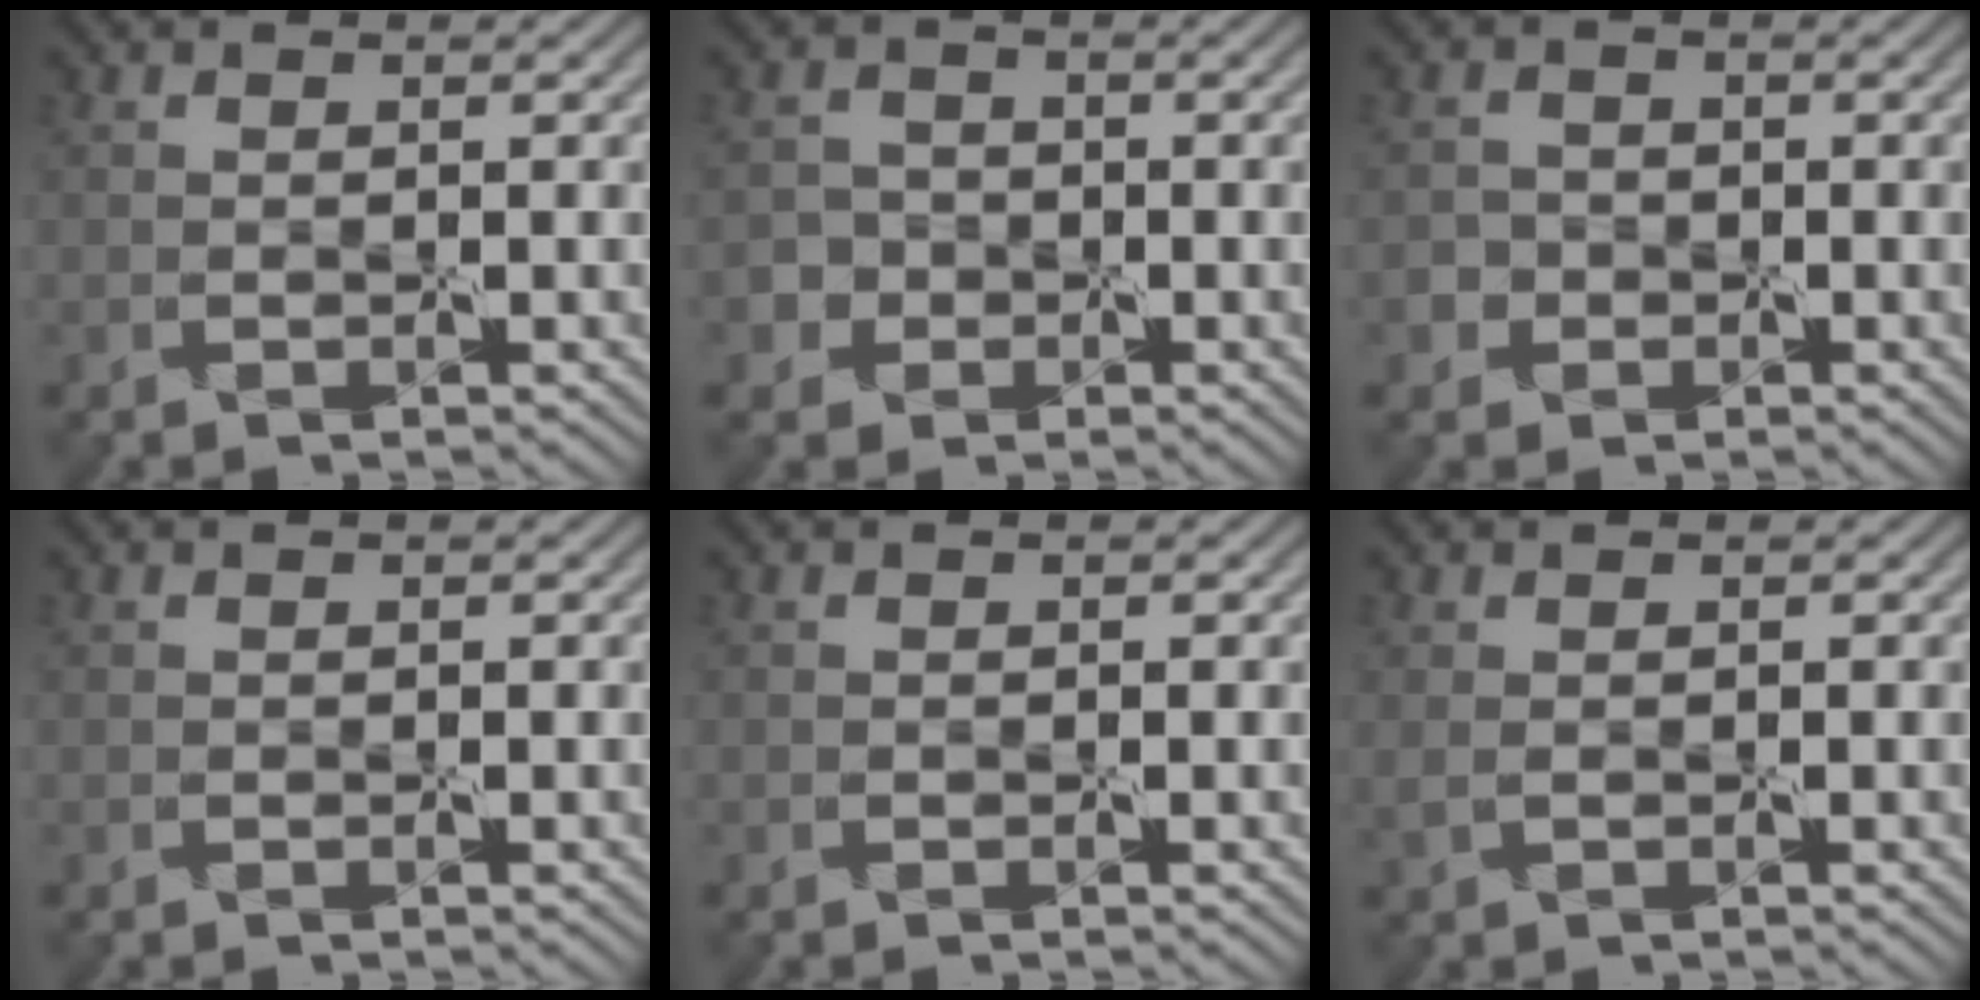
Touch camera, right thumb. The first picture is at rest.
{"total": 2.7, "force": [-1.0, 2.4, -0.7], "torque": [0.035, 0.001, -0.032]}
{"total": 2.0, "force": [-0.9, 1.7, -0.7], "torque": [0.032, -0.004, -0.020]}
{"total": 0.0}
{"total": 0.0}
{"total": 0.9, "force": [0.4, 0.2, 0.7], "torque": [-0.019, 0.004, 0.009]}